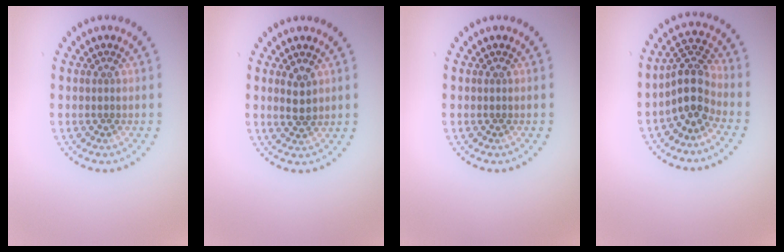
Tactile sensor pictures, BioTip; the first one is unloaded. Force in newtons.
{"total": 1.9, "press": 1.8, "slide": 0.5}
{"total": 0.0}
{"total": 3.7, "press": 2.8, "slide": 2.4}